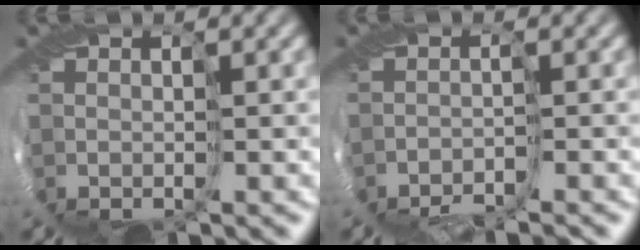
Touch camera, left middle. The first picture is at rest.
{"total": 3.1, "force": [-3.1, -0.1, 0.1], "torque": [0.003, -0.005, -0.059]}